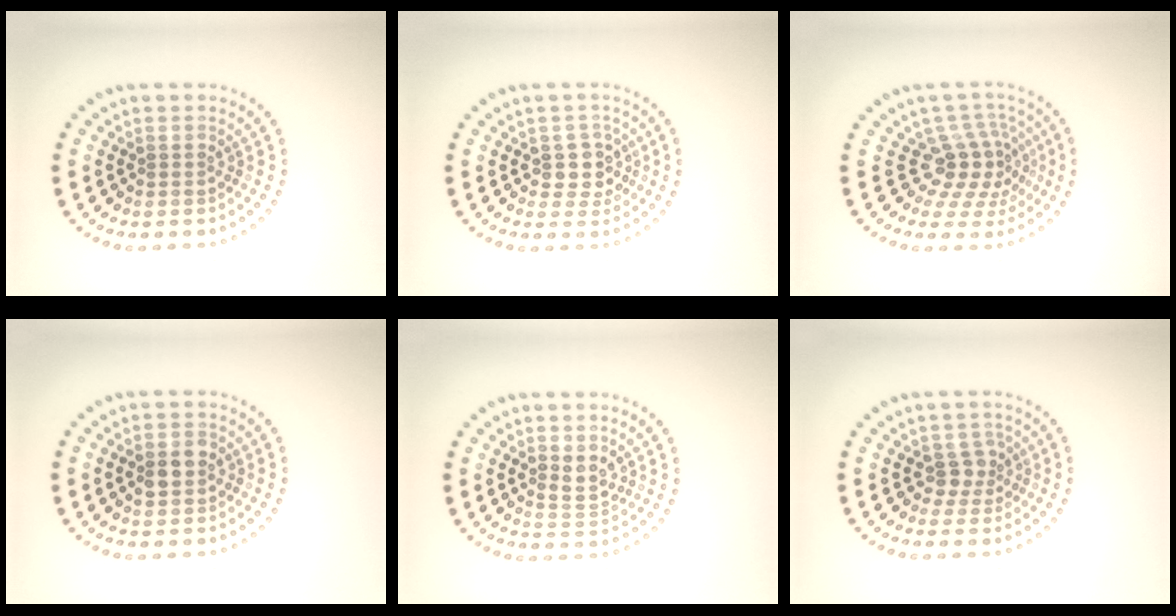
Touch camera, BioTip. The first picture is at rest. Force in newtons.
{"total": 2.5, "press": 2.1, "slide": 1.2}
{"total": 3.8, "press": 2.7, "slide": 2.7}
{"total": 1.9, "press": 1.9, "slide": 0.1}
{"total": 2.1, "press": 1.9, "slide": 1.0}
{"total": 1.8, "press": 1.4, "slide": 1.1}